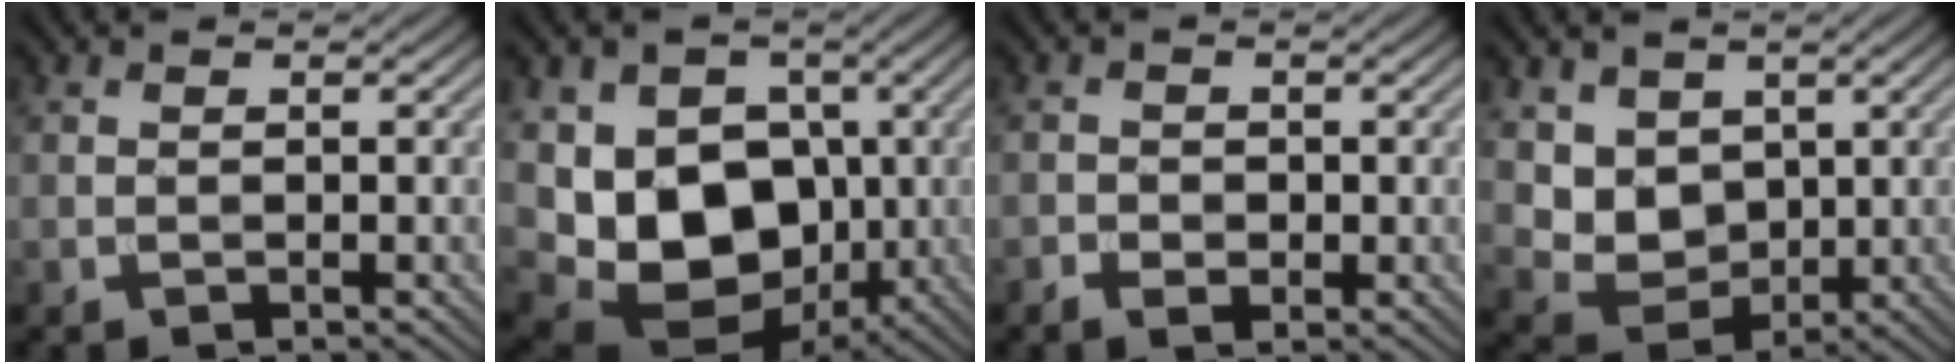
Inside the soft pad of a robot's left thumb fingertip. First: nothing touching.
{"total": 12.4, "force": [-0.5, 9.6, 7.9], "torque": [-0.143, -0.024, -0.013]}
{"total": 1.9, "force": [-0.7, 1.4, 1.1], "torque": [-0.019, -0.006, -0.014]}
{"total": 6.0, "force": [2.2, 4.8, 2.6], "torque": [-0.073, -0.016, 0.041]}